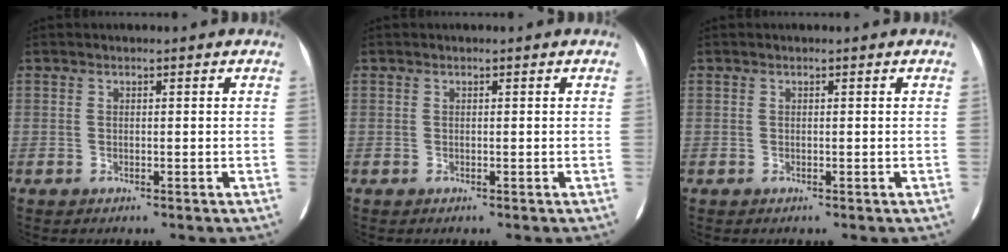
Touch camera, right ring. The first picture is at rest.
{"total": 0.0}
{"total": 0.0}